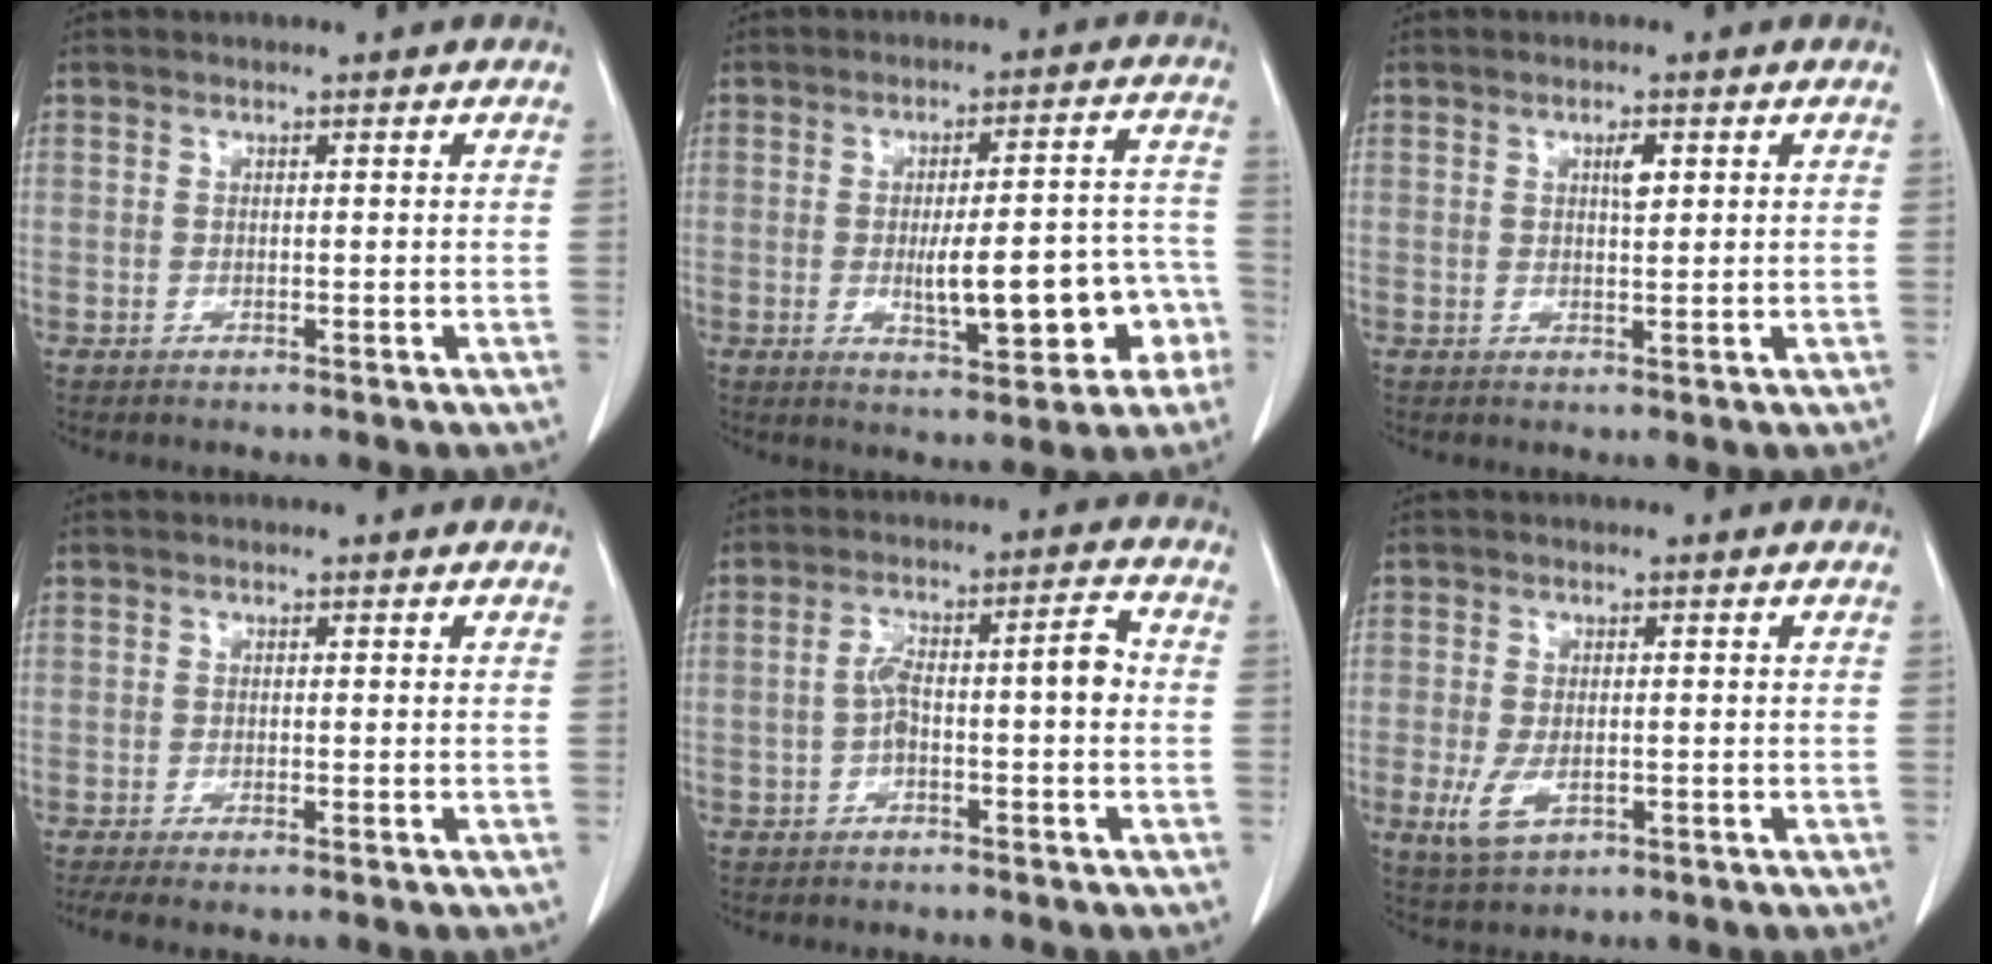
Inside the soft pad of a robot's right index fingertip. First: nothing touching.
{"total": 12.4, "force": [-3.3, 3.5, 11.4], "torque": [-0.147, 0.030, -0.032]}
{"total": 2.0, "force": [0.8, 0.6, 1.8], "torque": [-0.031, -0.001, 0.013]}
{"total": 2.3, "force": [-1.7, 0.3, 1.5], "torque": [-0.024, -0.006, -0.030]}
{"total": 6.7, "force": [-0.9, 1.6, 6.4], "torque": [-0.110, 0.035, -0.012]}
{"total": 4.6, "force": [-1.4, 2.5, 3.6], "torque": [-0.077, -0.009, -0.018]}